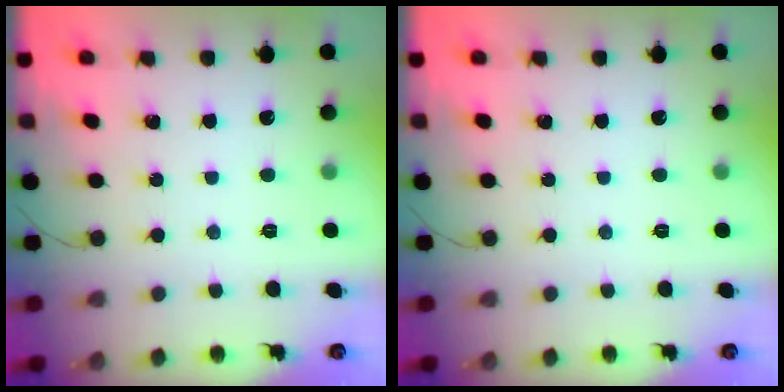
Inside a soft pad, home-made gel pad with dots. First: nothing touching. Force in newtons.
{"total": 0.0}